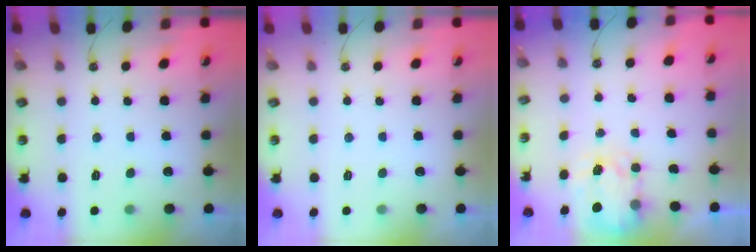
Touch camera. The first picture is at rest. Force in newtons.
{"total": 0.0}
{"total": 3.6, "press": 3.5, "slide": 0.5}